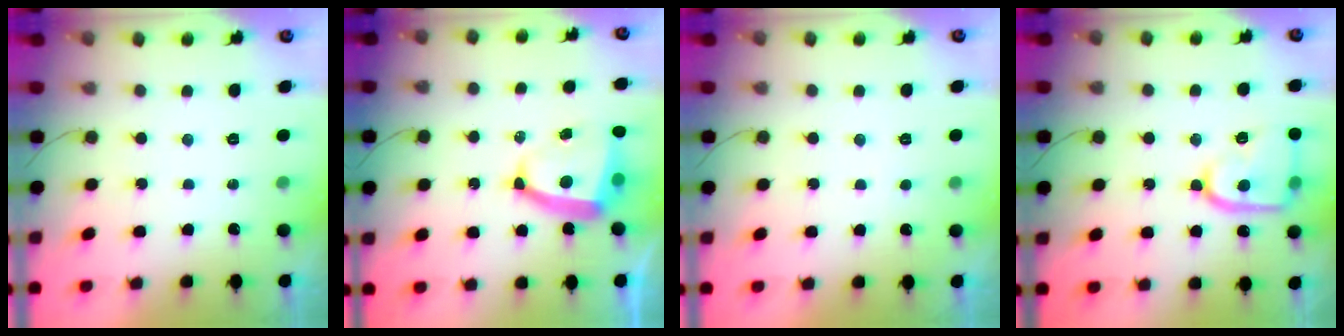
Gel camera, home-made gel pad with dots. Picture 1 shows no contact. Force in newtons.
{"total": 11.0, "press": 10.9, "slide": 1.4}
{"total": 1.4, "press": 1.4, "slide": 0.2}
{"total": 16.4, "press": 16.3, "slide": 1.4}